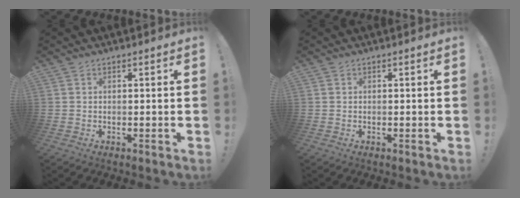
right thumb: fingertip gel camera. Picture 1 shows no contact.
{"total": 0.5, "force": [0.3, 0.1, -0.4], "torque": [0.006, 0.002, 0.006]}